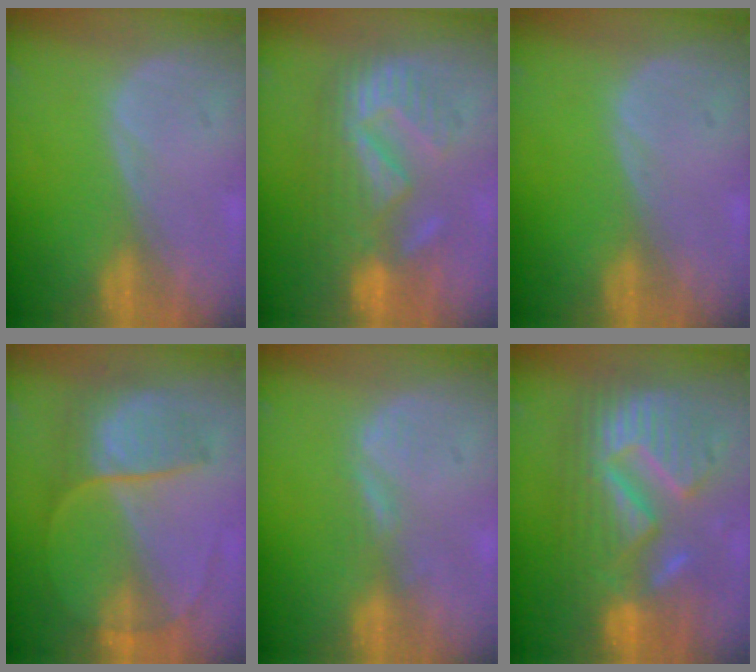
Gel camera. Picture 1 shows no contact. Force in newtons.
{"total": 9.4, "press": 9.0, "slide": 2.7}
{"total": 0.0}
{"total": 6.8, "press": 6.6, "slide": 1.6}
{"total": 1.6, "press": 1.6, "slide": 0.2}
{"total": 12.7, "press": 12.7, "slide": 1.3}